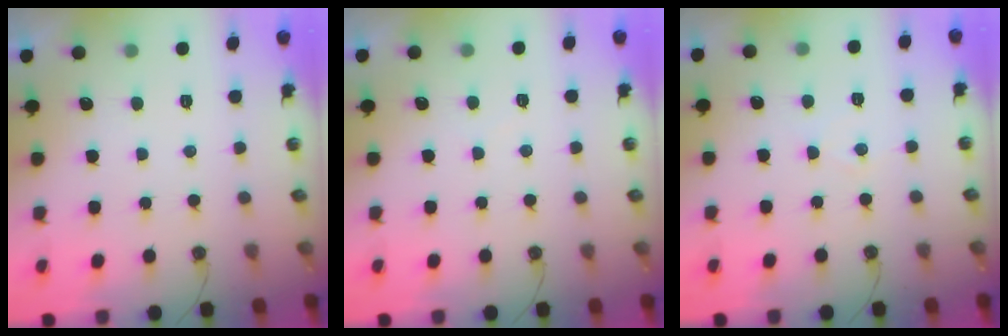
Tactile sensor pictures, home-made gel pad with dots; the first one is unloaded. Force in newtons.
{"total": 3.1, "press": 3.1, "slide": 0.4}
{"total": 4.1, "press": 4.1, "slide": 0.6}